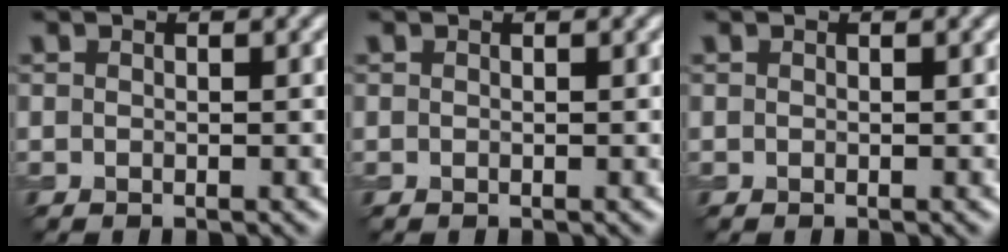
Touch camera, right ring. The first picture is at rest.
{"total": 0.0}
{"total": 0.0}